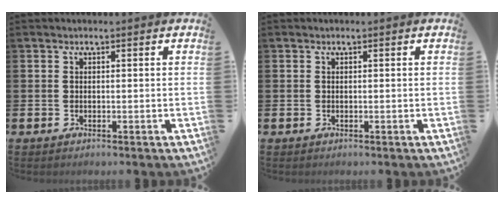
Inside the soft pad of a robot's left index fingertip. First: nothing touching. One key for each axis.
{"total": 0.0}